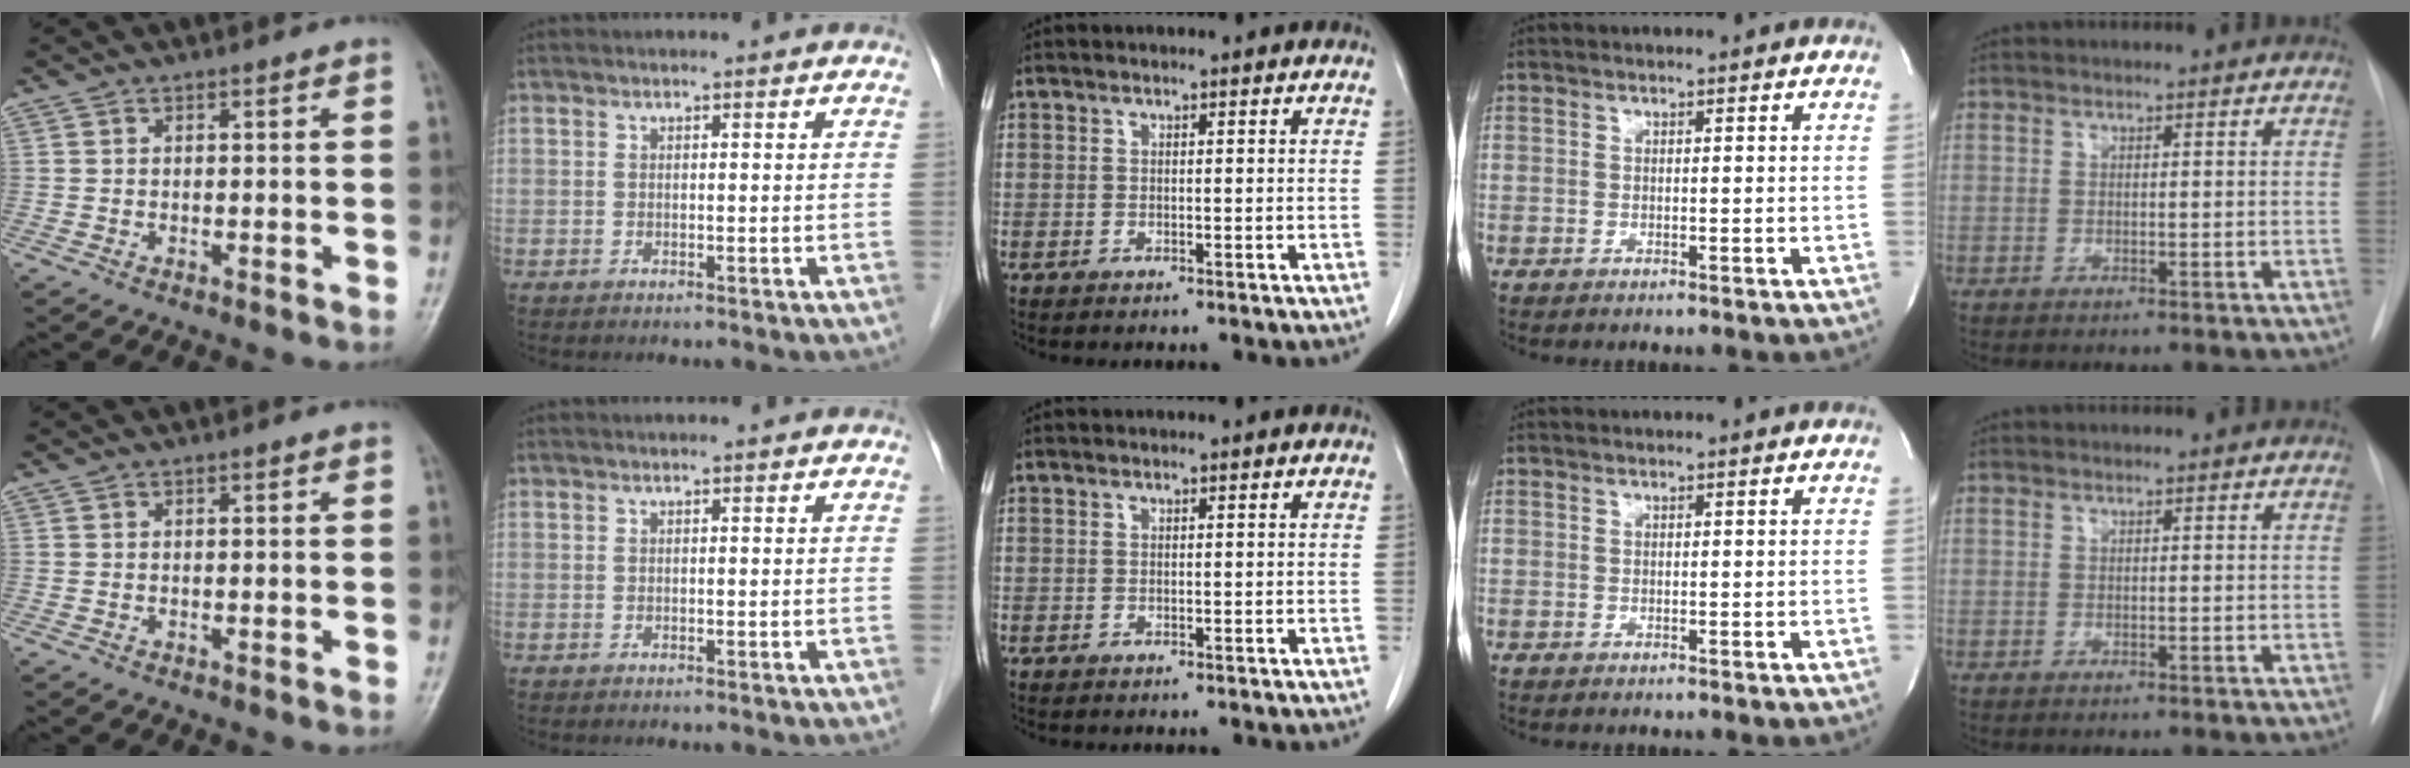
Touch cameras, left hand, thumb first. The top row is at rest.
{}